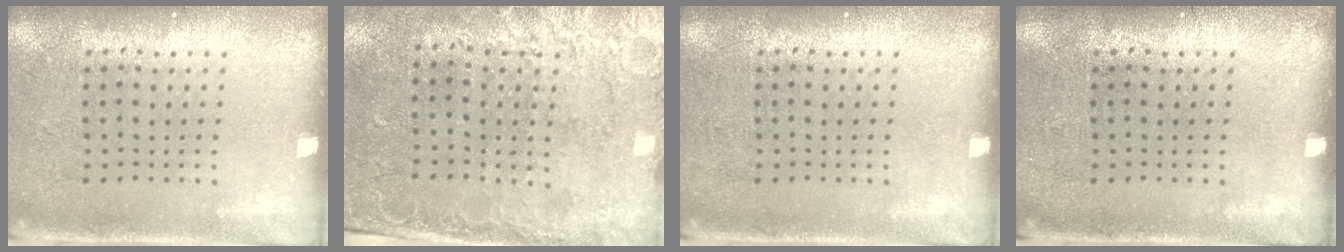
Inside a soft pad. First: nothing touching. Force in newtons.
{"total": 2.6, "press": 2.1, "slide": 1.4}
{"total": 0.0}
{"total": 0.0}